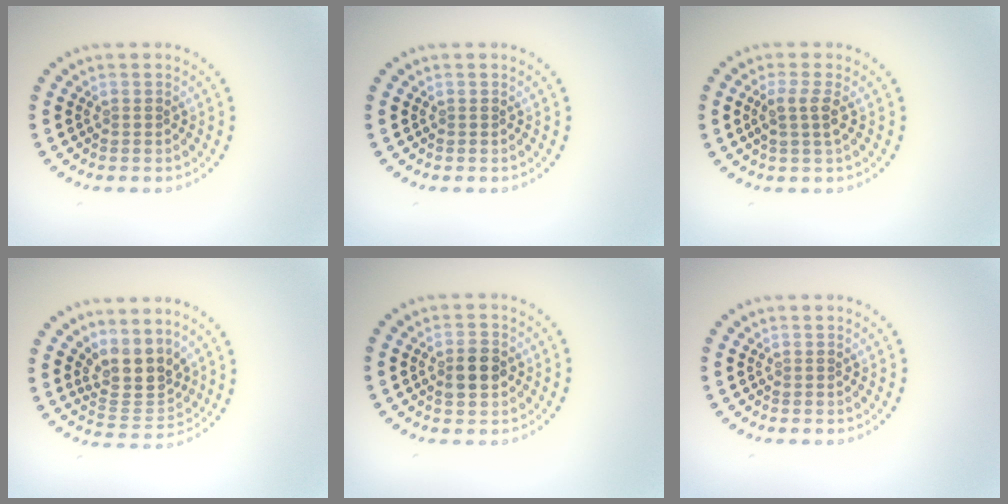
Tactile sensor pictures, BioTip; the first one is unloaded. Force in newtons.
{"total": 0.0}
{"total": 2.0, "press": 1.7, "slide": 1.0}
{"total": 3.9, "press": 3.3, "slide": 2.1}
{"total": 2.9, "press": 2.9, "slide": 0.2}
{"total": 0.0}